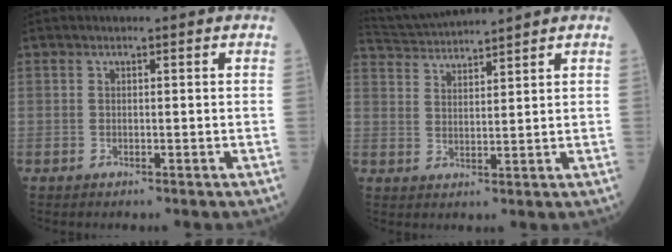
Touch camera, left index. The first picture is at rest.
{"total": 6.9, "force": [6.7, -1.5, 1.2], "torque": [-0.034, 0.013, 0.127]}